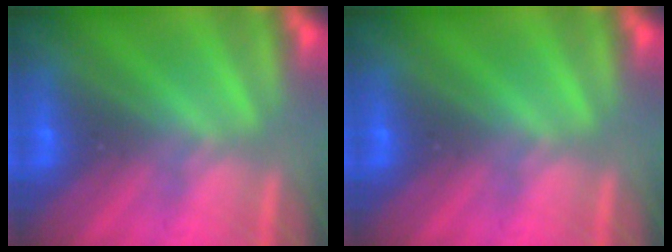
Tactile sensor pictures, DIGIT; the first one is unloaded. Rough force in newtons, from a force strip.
{"total": 0.0}